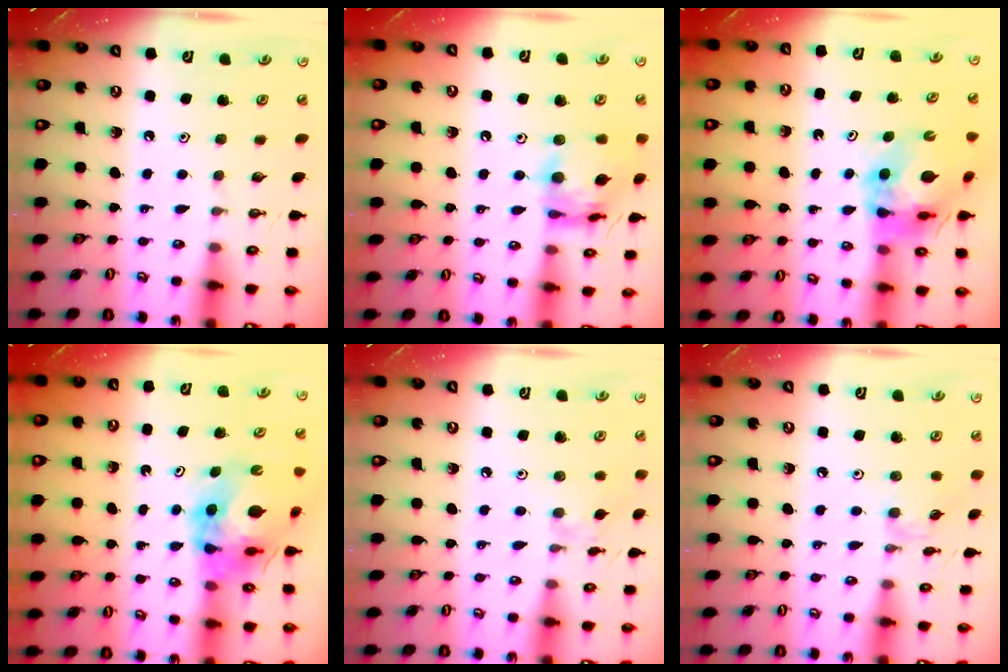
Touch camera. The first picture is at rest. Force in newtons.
{"total": 14.5, "press": 14.4, "slide": 1.4}
{"total": 12.7, "press": 12.6, "slide": 1.5}
{"total": 11.8, "press": 11.7, "slide": 1.3}
{"total": 3.0, "press": 2.9, "slide": 0.6}
{"total": 3.7, "press": 3.6, "slide": 0.5}